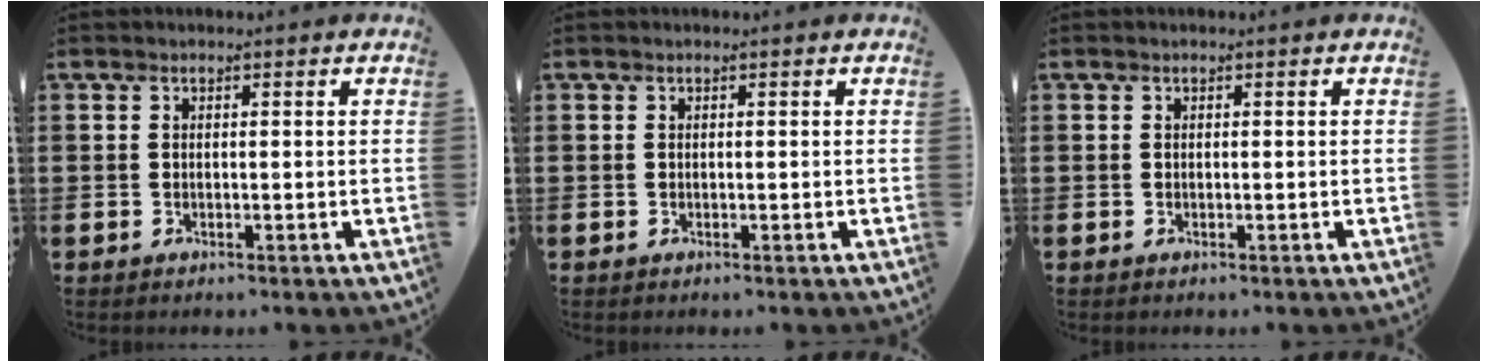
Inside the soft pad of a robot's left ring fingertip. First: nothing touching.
{"total": 0.0}
{"total": 0.0}